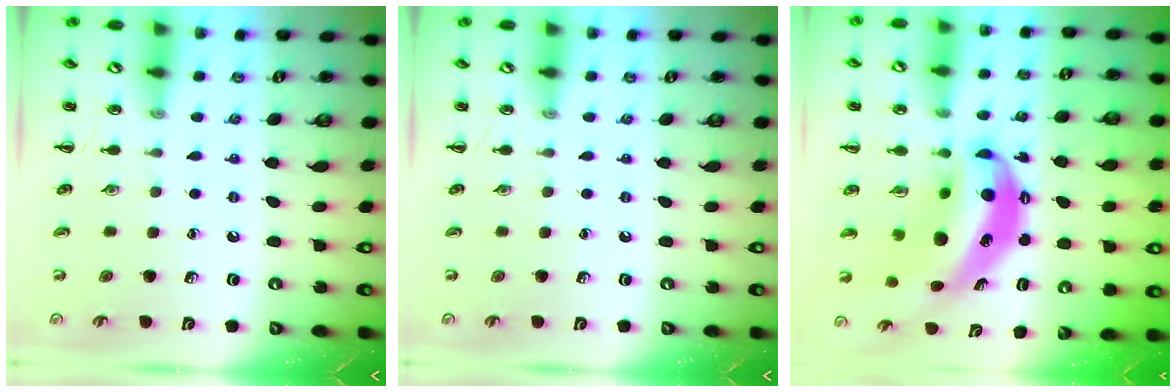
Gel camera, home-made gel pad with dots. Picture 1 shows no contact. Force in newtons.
{"total": 0.0}
{"total": 10.2, "press": 9.9, "slide": 2.4}